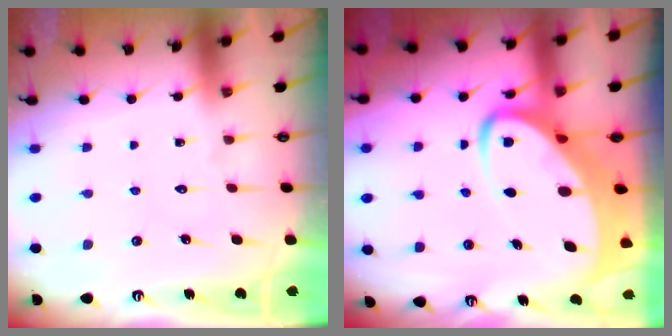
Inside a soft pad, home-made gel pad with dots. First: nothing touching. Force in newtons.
{"total": 7.0, "press": 6.9, "slide": 0.9}